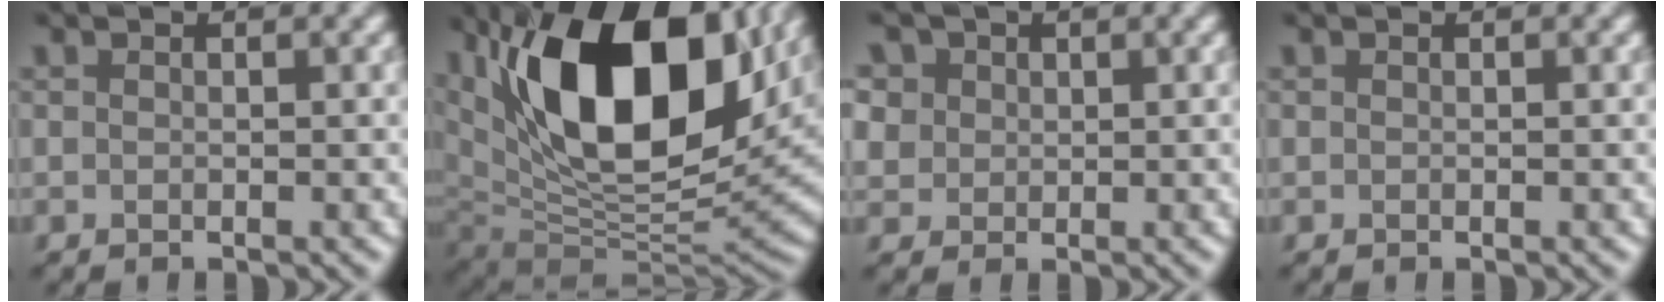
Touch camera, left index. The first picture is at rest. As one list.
[{"total": 18.3, "force": [6.7, 9.0, 14.4], "torque": [-0.233, 0.010, 0.107]}, {"total": 6.6, "force": [3.4, 4.9, 2.8], "torque": [-0.084, 0.016, 0.050]}, {"total": 0.0}]